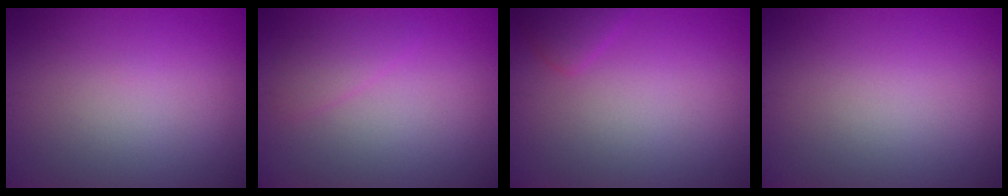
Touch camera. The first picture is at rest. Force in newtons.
{"total": 1.5, "press": 1.5, "slide": 0.1}
{"total": 1.4, "press": 1.4, "slide": 0.1}
{"total": 0.0}